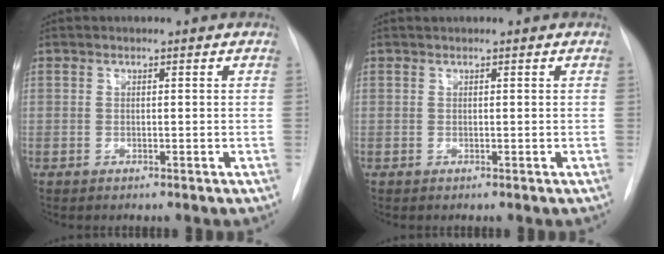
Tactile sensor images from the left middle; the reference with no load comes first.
{"total": 0.0}